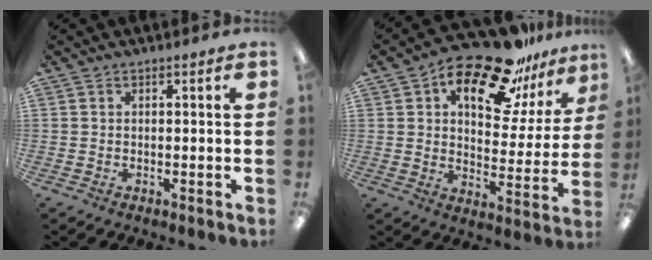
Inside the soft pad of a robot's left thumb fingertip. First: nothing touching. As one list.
[{"total": 19.9, "force": [14.0, 8.5, 11.4], "torque": [-0.174, -0.085, 0.234]}]